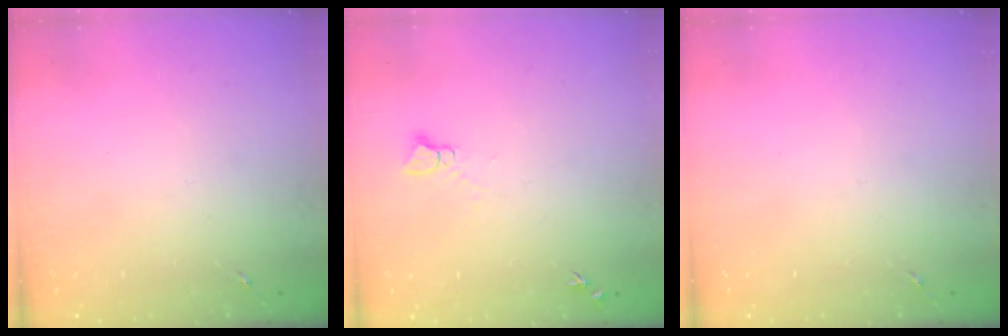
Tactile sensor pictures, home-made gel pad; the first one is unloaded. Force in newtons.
{"total": 3.8, "press": 3.8, "slide": 0.4}
{"total": 0.0}